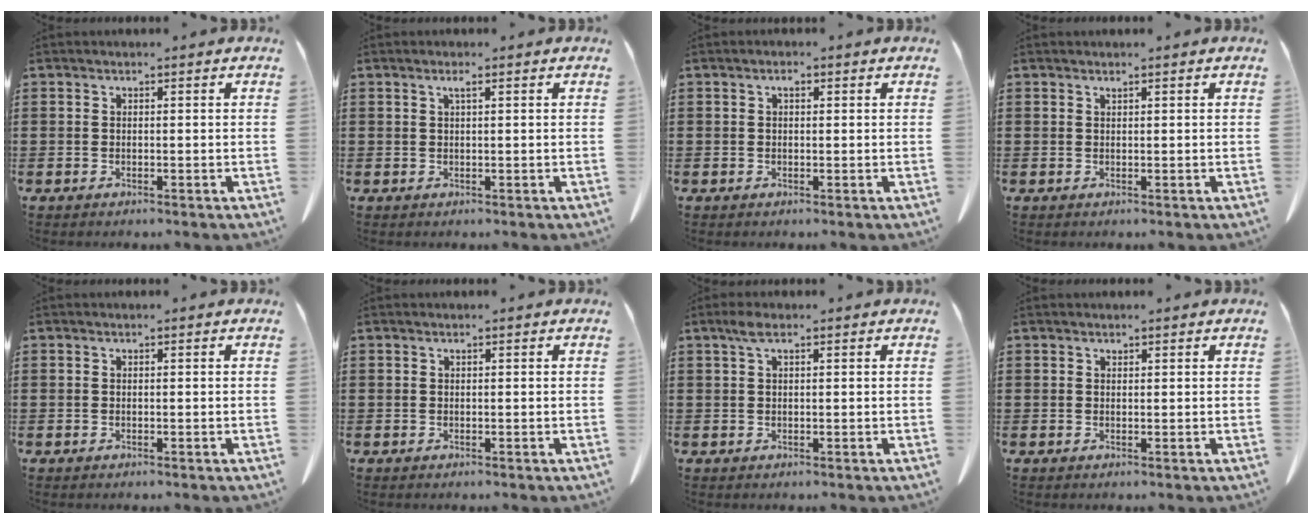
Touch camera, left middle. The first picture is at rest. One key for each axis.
{"total": 1.2, "fx": 0.6, "fy": 0.1, "fz": 1.0, "tx": -0.021, "ty": 0.000, "tz": 0.011}
{"total": 1.1, "fx": 0.3, "fy": 0.5, "fz": 0.9, "tx": -0.021, "ty": 0.004, "tz": 0.006}
{"total": 0.6, "fx": 0.5, "fy": 0.0, "fz": 0.3, "tx": -0.008, "ty": -0.004, "tz": 0.012}
{"total": 0.0}
{"total": 0.0}
{"total": 2.1, "fx": 0.9, "fy": 0.7, "fz": 1.8, "tx": -0.039, "ty": 0.004, "tz": 0.016}
{"total": 0.6, "fx": 0.6, "fy": 0.1, "fz": 0.1, "tx": -0.004, "ty": -0.002, "tz": 0.014}